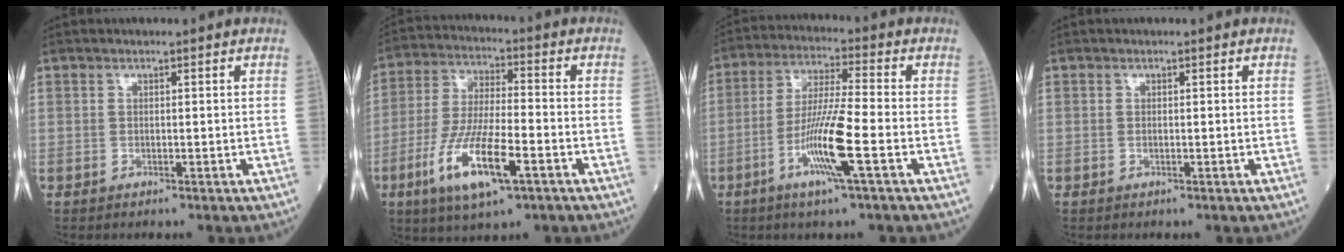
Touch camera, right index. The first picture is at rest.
{"total": 13.0, "force": [-5.6, 2.7, 11.5], "torque": [-0.234, -0.016, -0.100]}
{"total": 10.5, "force": [-3.8, -0.4, 9.7], "torque": [-0.191, -0.010, -0.077]}
{"total": 0.0}